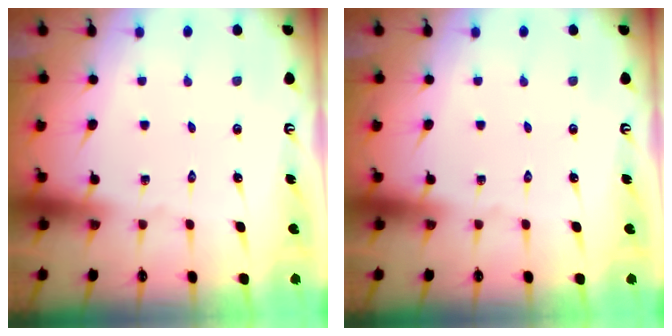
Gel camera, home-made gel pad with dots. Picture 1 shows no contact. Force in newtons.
{"total": 0.0}